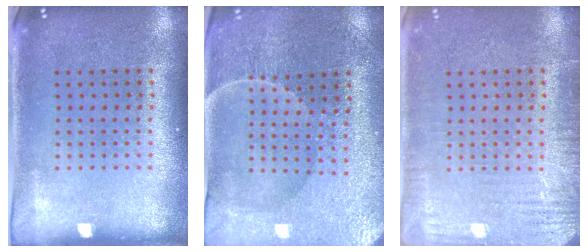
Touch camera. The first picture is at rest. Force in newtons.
{"total": 1.5, "press": 1.5, "slide": 0.1}
{"total": 3.2, "press": 3.2, "slide": 0.4}